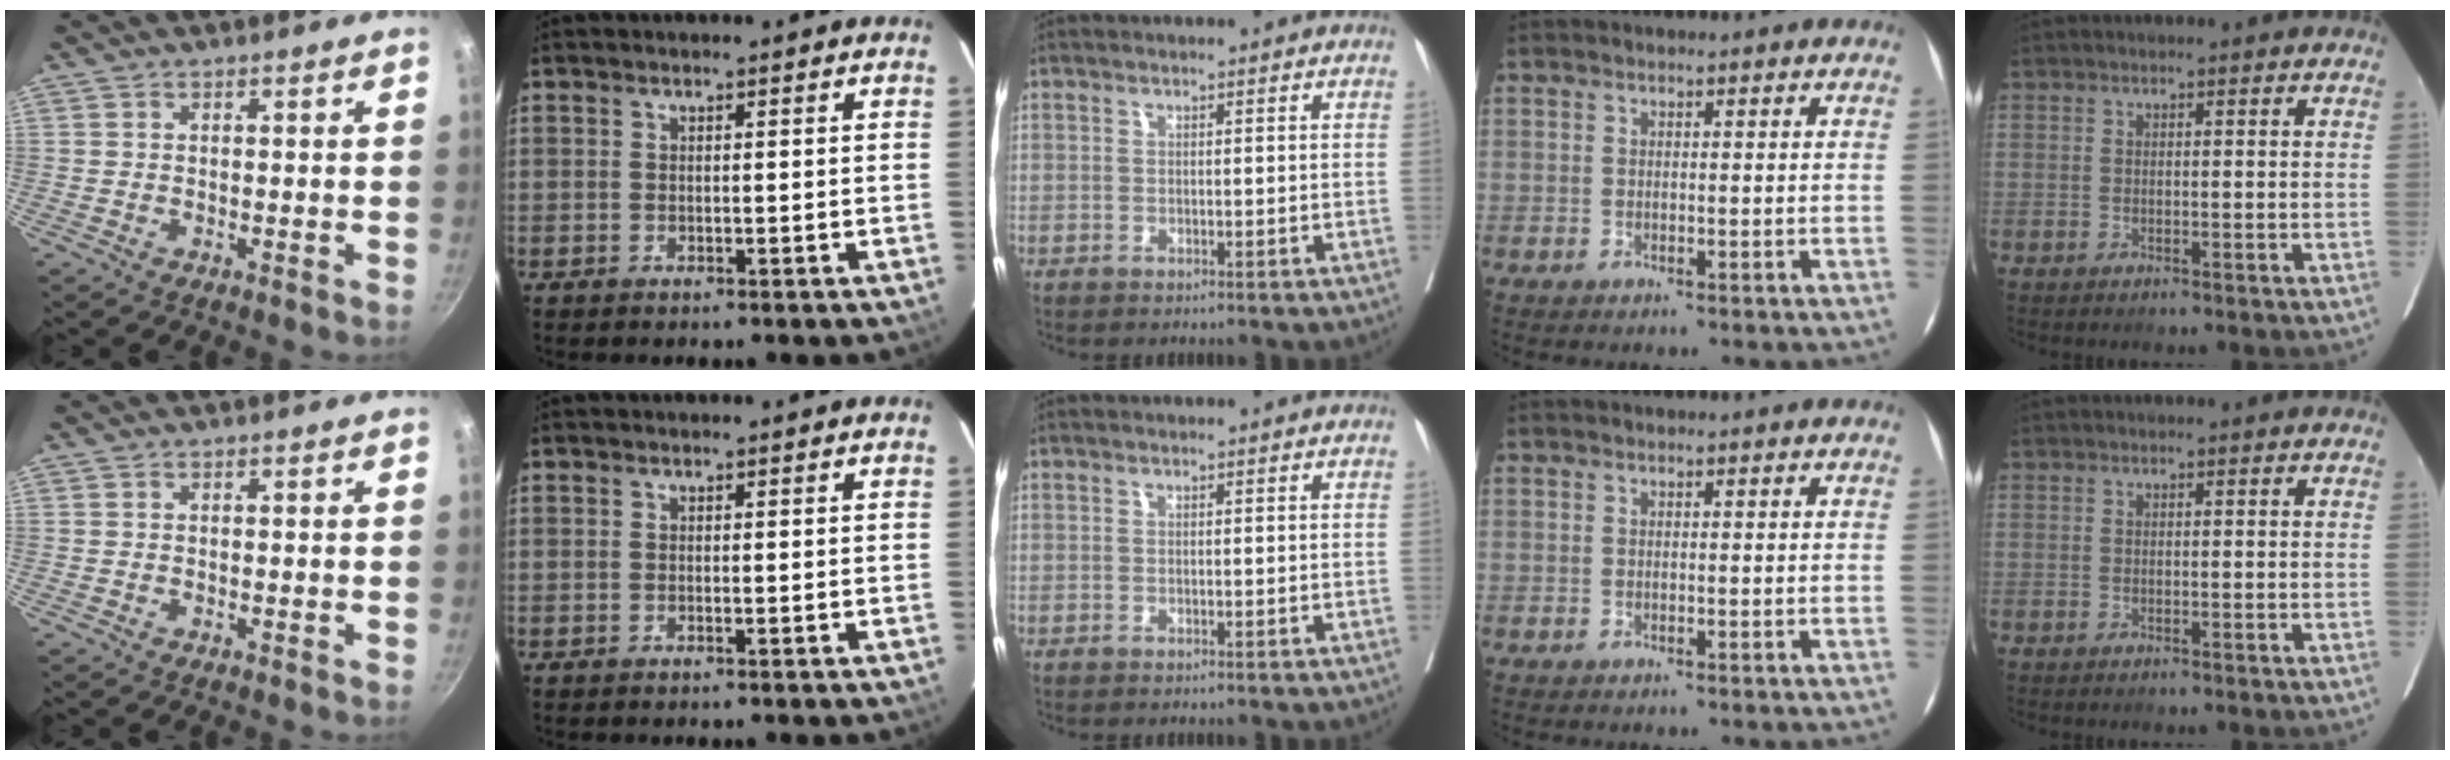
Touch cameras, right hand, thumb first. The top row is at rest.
{}